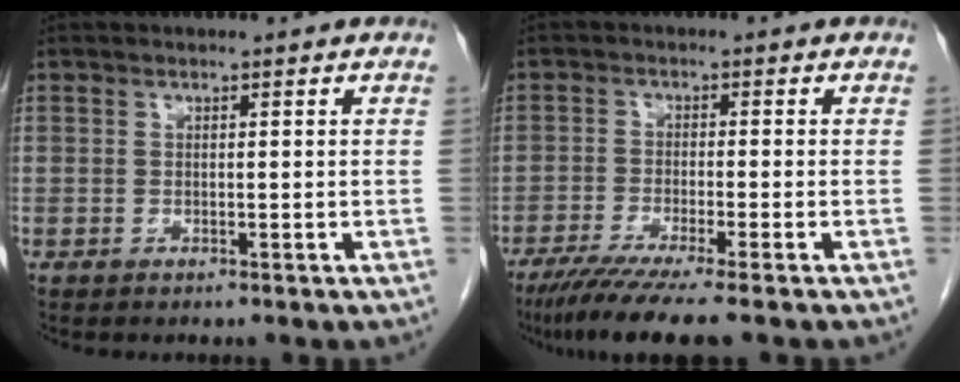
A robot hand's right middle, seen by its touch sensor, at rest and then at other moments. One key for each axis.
{"total": 8.5, "fx": -6.6, "fy": -0.8, "fz": 5.3, "tx": -0.082, "ty": -0.026, "tz": -0.108}